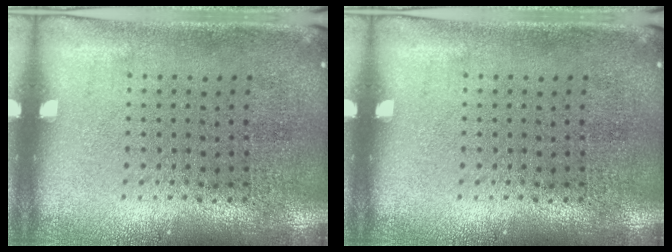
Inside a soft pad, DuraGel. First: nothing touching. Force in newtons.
{"total": 0.0}